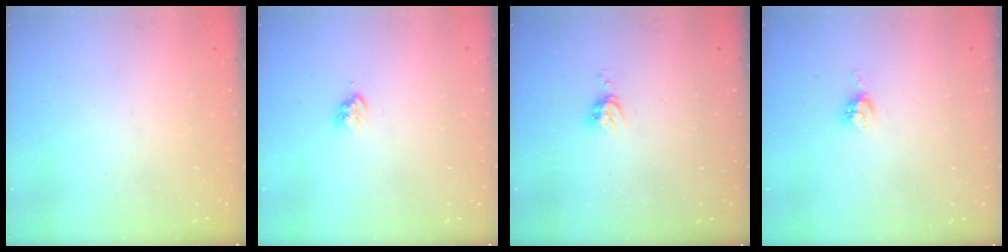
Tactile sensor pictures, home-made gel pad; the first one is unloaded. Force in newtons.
{"total": 3.6, "press": 3.5, "slide": 0.4}
{"total": 4.3, "press": 4.2, "slide": 0.6}
{"total": 4.4, "press": 4.4, "slide": 0.2}